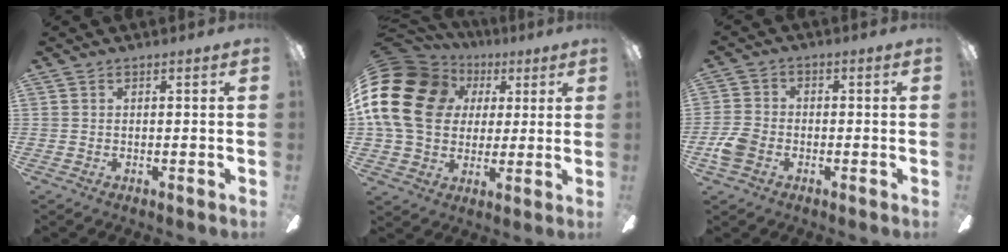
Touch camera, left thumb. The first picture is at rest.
{"total": 20.8, "force": [3.6, 17.4, 10.9], "torque": [-0.223, -0.002, 0.069]}
{"total": 5.6, "force": [-2.4, 4.0, 3.1], "torque": [-0.065, 0.015, -0.045]}